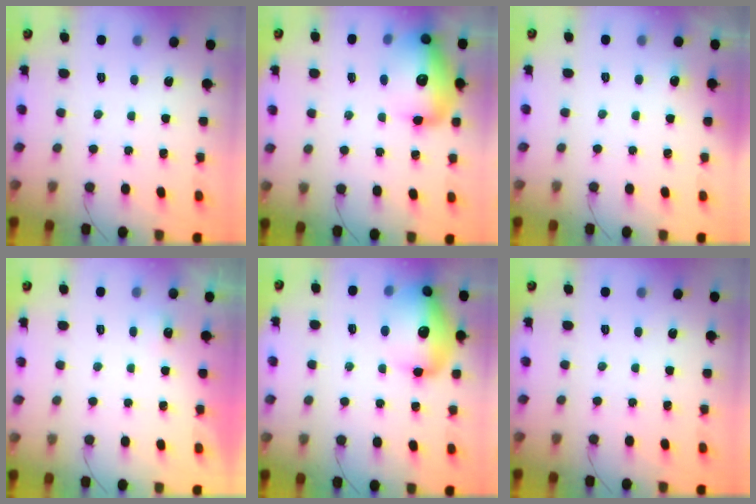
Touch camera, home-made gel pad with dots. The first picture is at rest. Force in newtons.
{"total": 16.8, "press": 16.3, "slide": 3.9}
{"total": 11.7, "press": 3.4, "slide": 11.2}
{"total": 3.3, "press": 1.1, "slide": 3.1}
{"total": 16.2, "press": 16.0, "slide": 2.4}
{"total": 0.0}